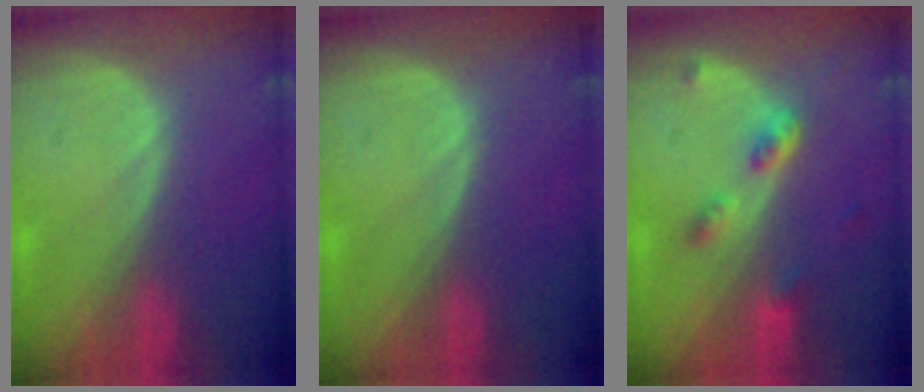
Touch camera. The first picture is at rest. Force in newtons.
{"total": 0.0}
{"total": 4.0, "press": 4.0, "slide": 0.4}